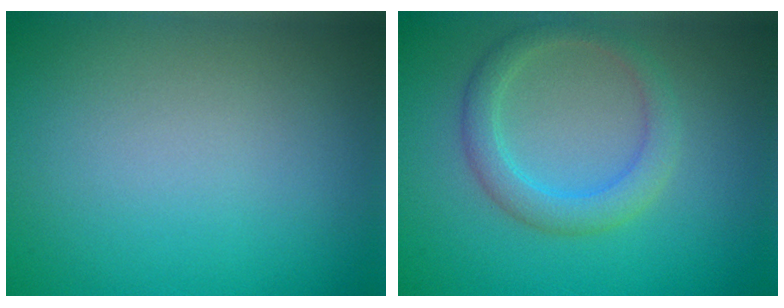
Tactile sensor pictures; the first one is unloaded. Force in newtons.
{"total": 3.0, "press": 3.0, "slide": 0.0}